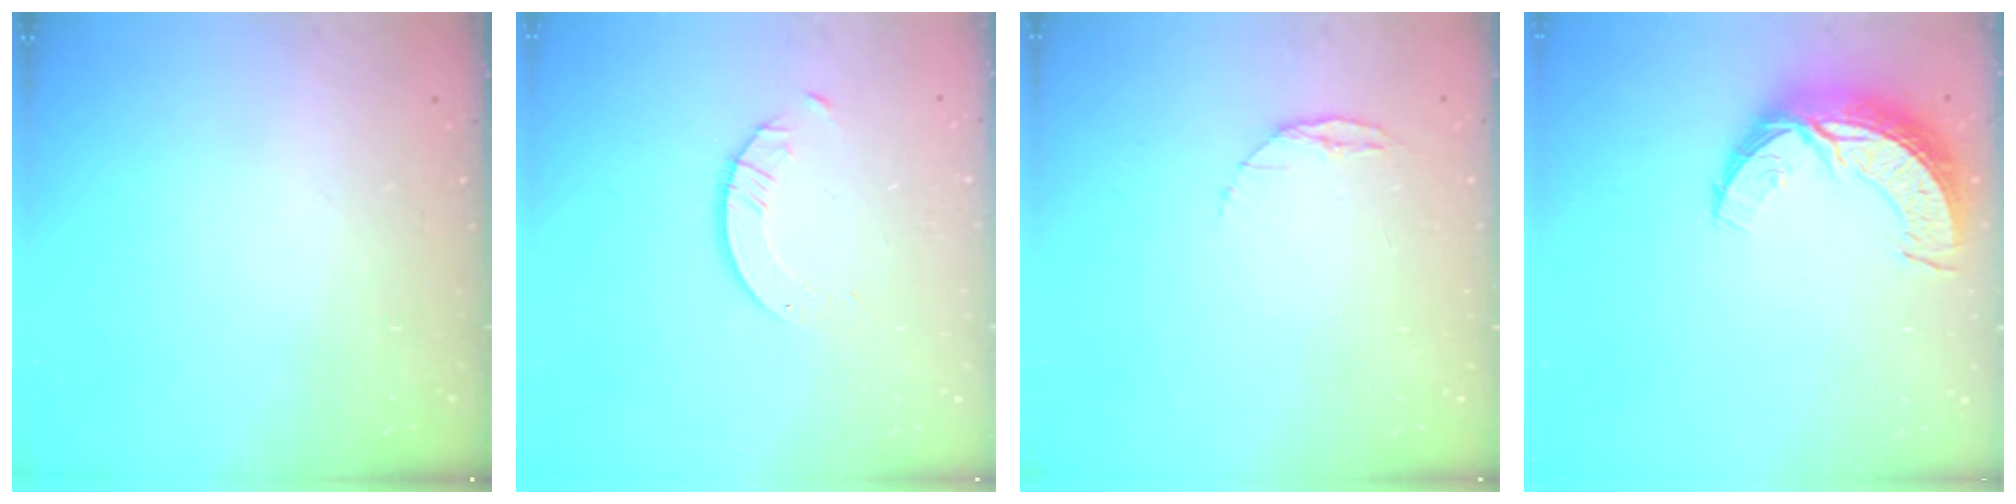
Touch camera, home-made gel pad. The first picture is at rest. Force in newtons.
{"total": 2.1, "press": 2.1, "slide": 0.2}
{"total": 3.4, "press": 3.4, "slide": 0.4}
{"total": 9.7, "press": 9.7, "slide": 0.7}